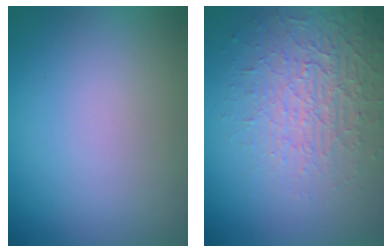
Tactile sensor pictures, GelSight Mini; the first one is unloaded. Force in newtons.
{"total": 3.8, "press": 3.5, "slide": 1.3}